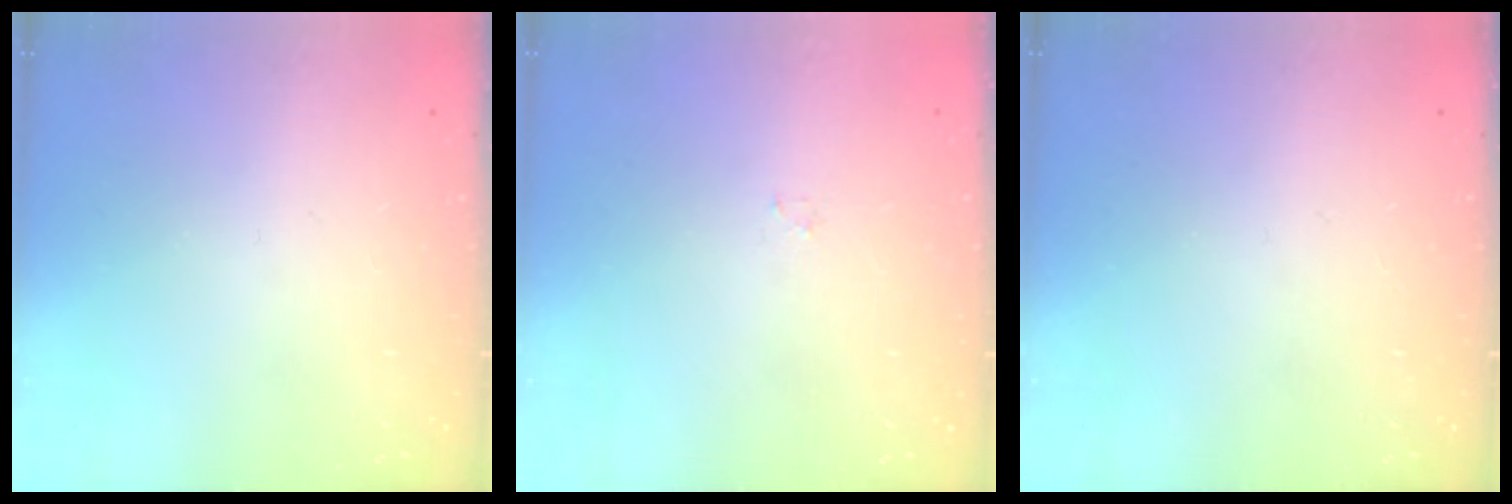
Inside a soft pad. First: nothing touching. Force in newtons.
{"total": 0.8, "press": 0.8, "slide": 0.2}
{"total": 0.0}